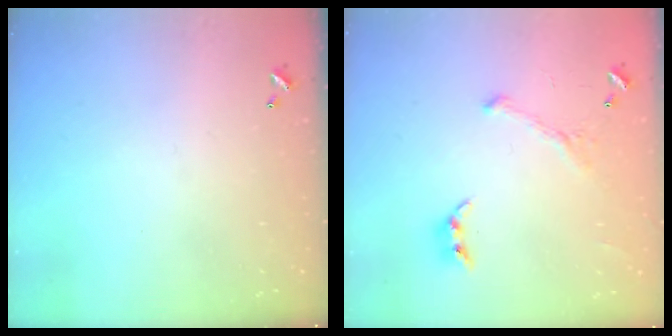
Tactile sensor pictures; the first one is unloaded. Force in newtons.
{"total": 2.0, "press": 2.0, "slide": 0.4}